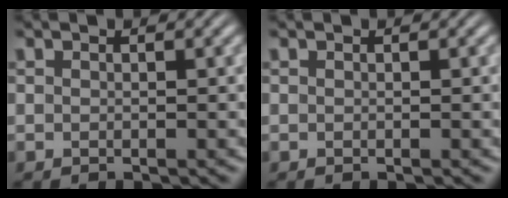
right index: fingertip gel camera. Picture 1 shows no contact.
{"total": 0.0}